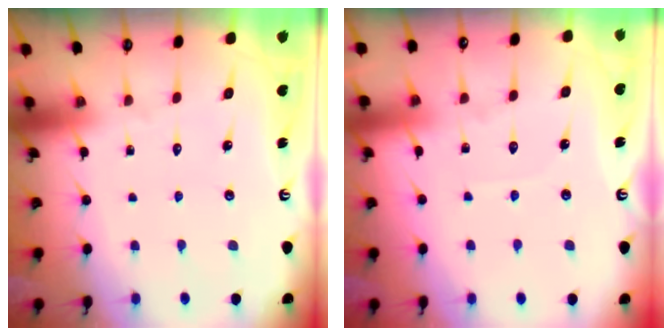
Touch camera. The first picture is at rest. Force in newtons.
{"total": 3.1, "press": 3.1, "slide": 0.5}